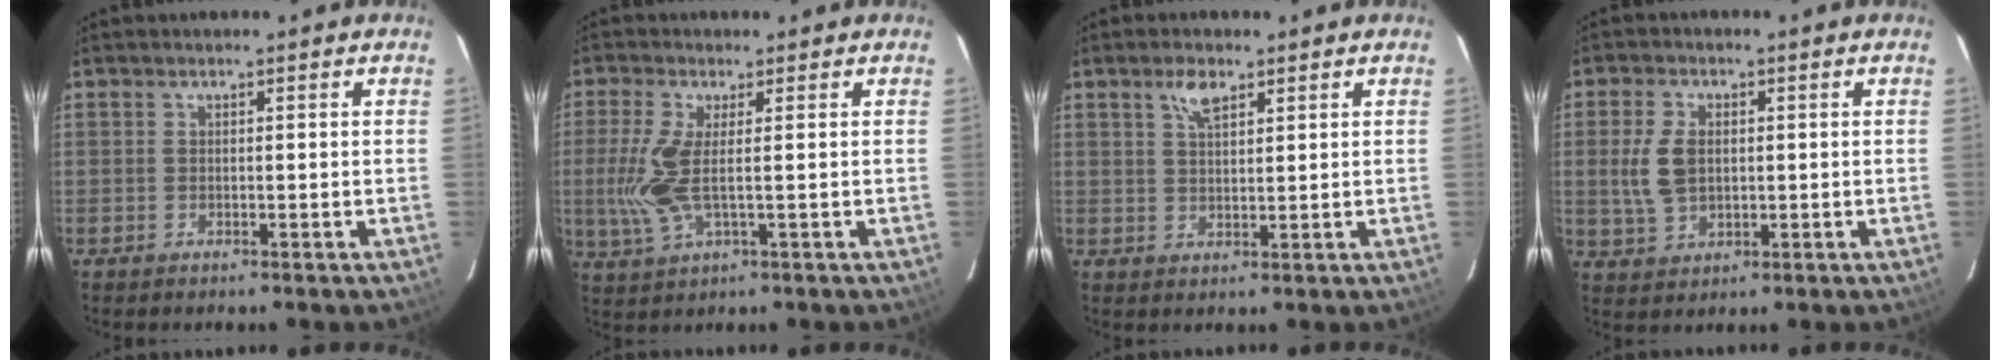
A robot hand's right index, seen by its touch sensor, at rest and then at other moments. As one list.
[{"total": 7.5, "force": [0.1, 1.9, 7.3], "torque": [-0.174, -0.001, 0.003]}, {"total": 3.8, "force": [2.3, 1.6, 2.5], "torque": [-0.047, 0.007, 0.043]}, {"total": 6.6, "force": [0.4, 4.3, 5.0], "torque": [-0.110, 0.005, 0.014]}]